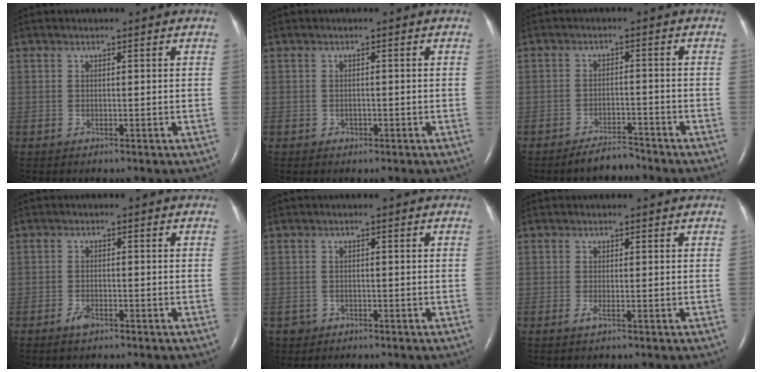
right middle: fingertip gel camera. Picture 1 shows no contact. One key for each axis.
{"total": 0.7, "fx": -0.4, "fy": 0.5, "fz": 0.2, "tx": -0.005, "ty": 0.002, "tz": -0.006}
{"total": 3.3, "fx": -3.2, "fy": 0.5, "fz": 0.6, "tx": -0.015, "ty": -0.008, "tz": -0.055}
{"total": 1.8, "fx": -1.3, "fy": 0.7, "fz": 1.1, "tx": -0.026, "ty": -0.001, "tz": -0.021}
{"total": 1.8, "fx": -0.9, "fy": 1.6, "fz": -0.1, "tx": -0.002, "ty": 0.007, "tz": -0.014}
{"total": 0.8, "fx": -0.3, "fy": 0.0, "fz": 0.7, "tx": -0.016, "ty": -0.002, "tz": -0.006}